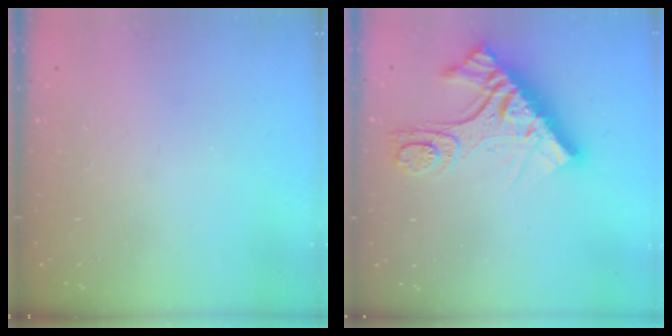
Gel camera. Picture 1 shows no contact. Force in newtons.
{"total": 14.4, "press": 14.3, "slide": 1.3}